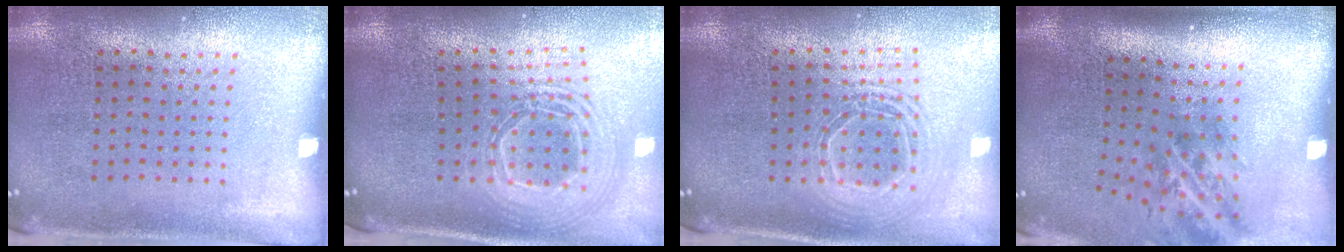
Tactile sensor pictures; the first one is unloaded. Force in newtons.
{"total": 2.5, "press": 1.9, "slide": 1.7}
{"total": 2.0, "press": 1.6, "slide": 1.2}
{"total": 2.0, "press": 1.3, "slide": 1.5}